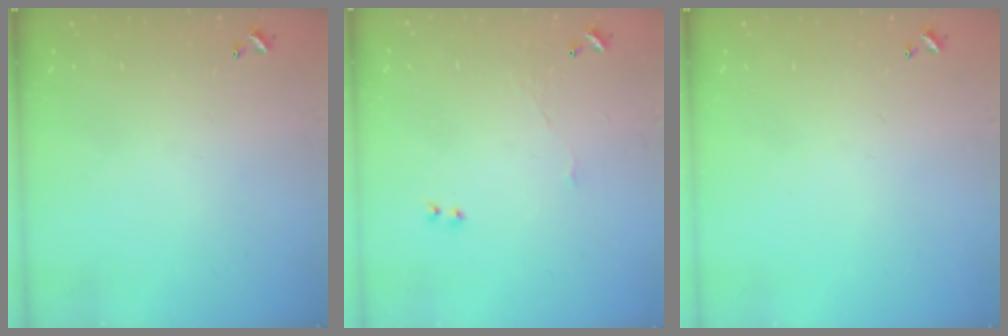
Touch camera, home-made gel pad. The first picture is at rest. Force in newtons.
{"total": 2.4, "press": 2.3, "slide": 0.6}
{"total": 0.0}